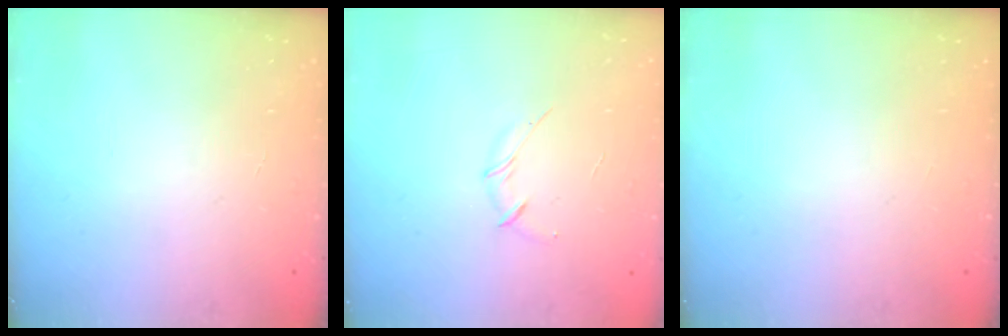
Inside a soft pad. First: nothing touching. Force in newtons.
{"total": 3.4, "press": 3.3, "slide": 0.8}
{"total": 0.0}